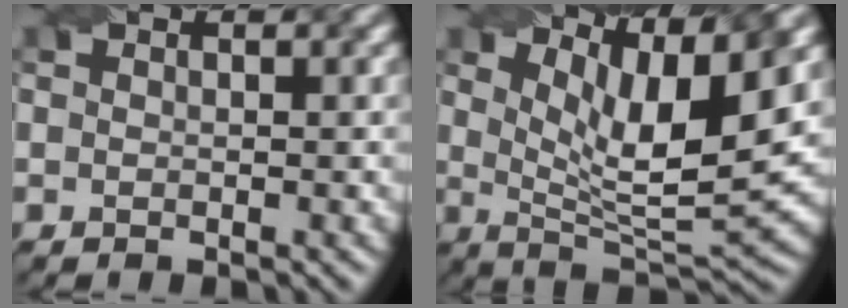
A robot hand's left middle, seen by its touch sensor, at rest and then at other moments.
{"total": 8.7, "force": [3.9, 2.3, 7.4], "torque": [-0.126, -0.003, 0.072]}